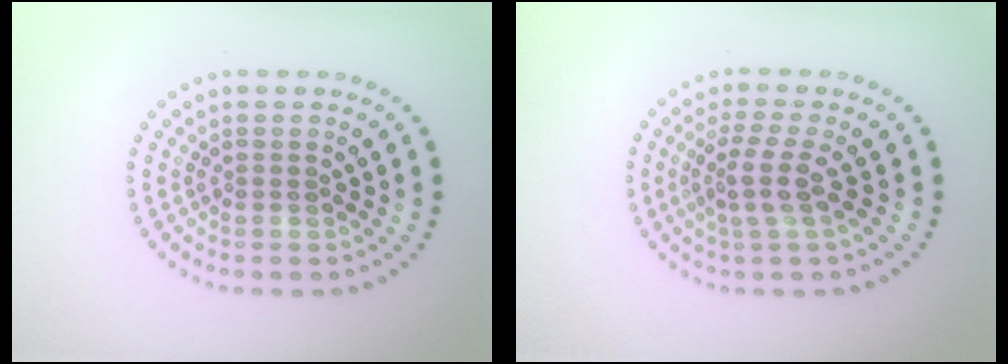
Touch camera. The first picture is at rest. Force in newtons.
{"total": 2.8, "press": 2.1, "slide": 1.8}